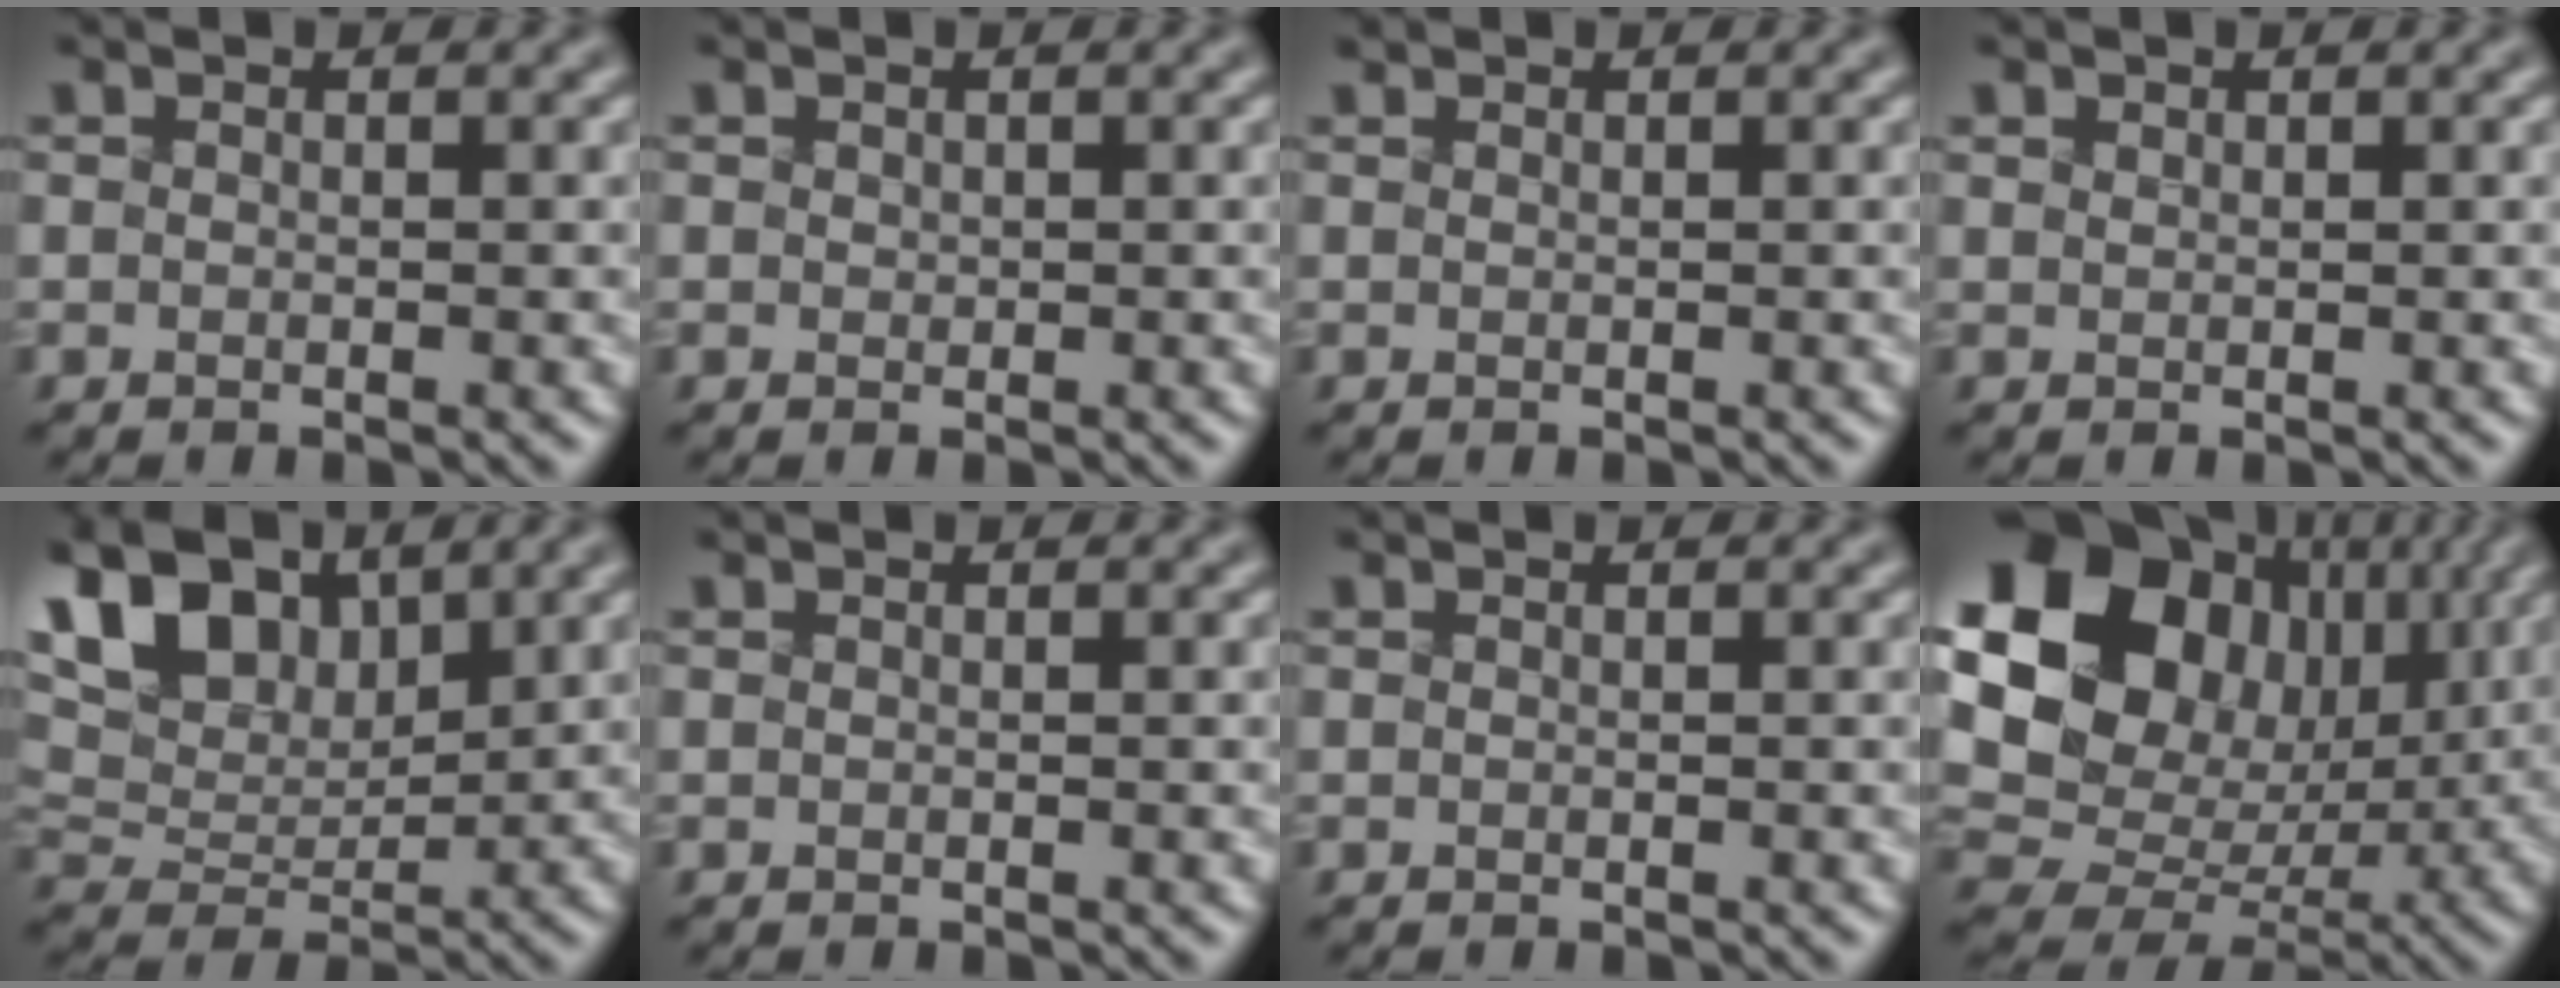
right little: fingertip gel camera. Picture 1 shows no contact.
{"total": 0.6, "force": [0.3, 0.5, 0.2], "torque": [-0.010, 0.003, 0.016]}
{"total": 0.6, "force": [0.5, 0.2, 0.1], "torque": [-0.008, 0.004, 0.010]}
{"total": 1.3, "force": [0.9, 0.8, 0.5], "torque": [-0.023, 0.006, 0.025]}
{"total": 10.8, "force": [5.8, 5.7, 7.0], "torque": [-0.158, 0.026, 0.090]}
{"total": 0.0}
{"total": 0.0}
{"total": 17.8, "force": [4.9, 13.8, 10.1], "torque": [-0.206, 0.032, 0.108]}